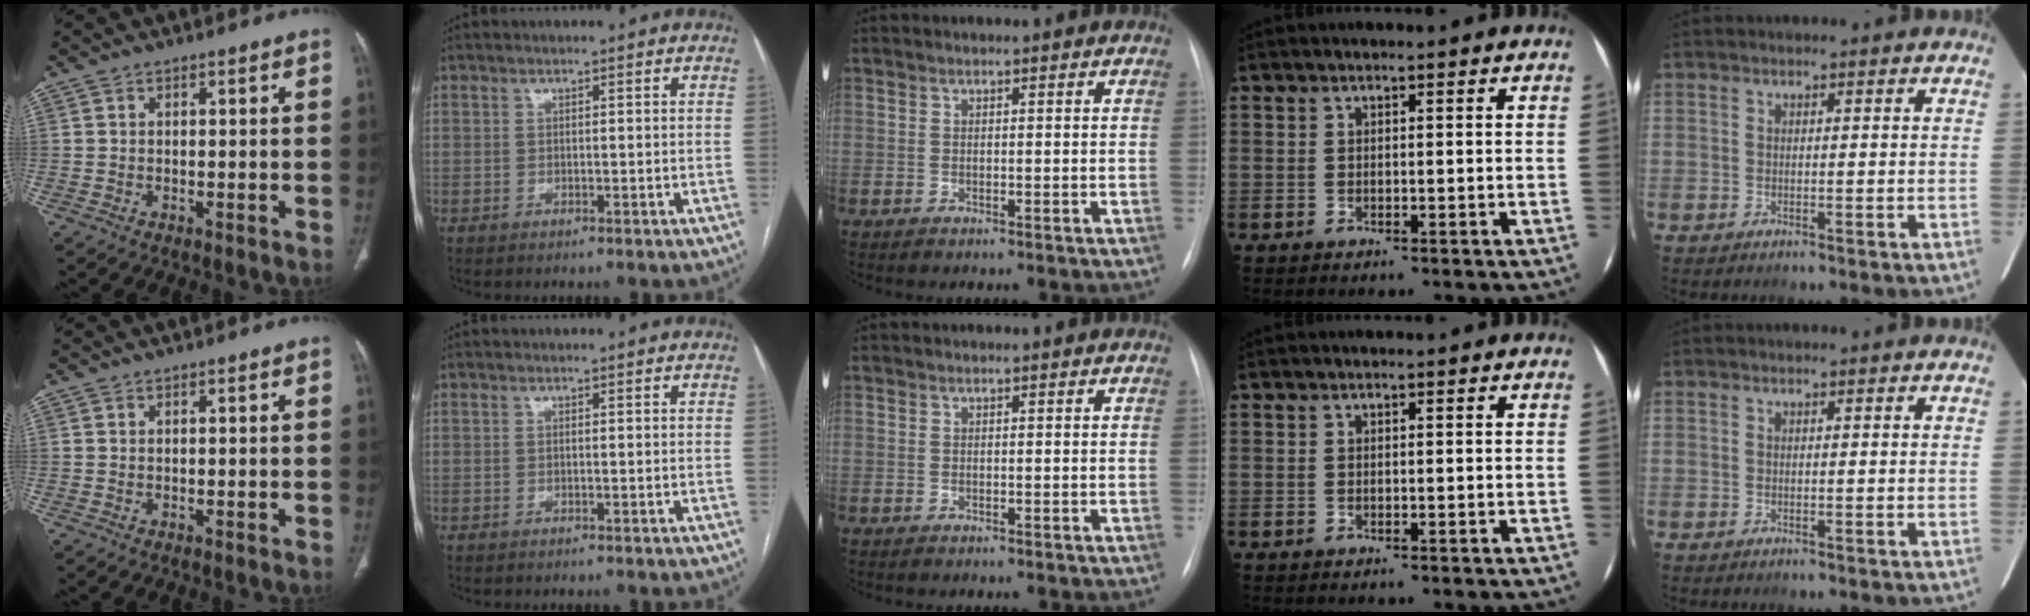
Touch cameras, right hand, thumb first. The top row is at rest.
{}